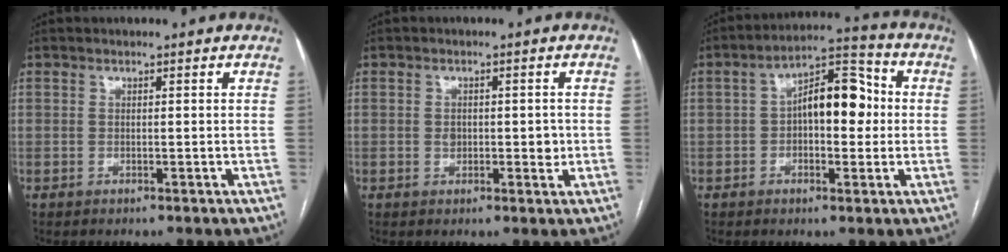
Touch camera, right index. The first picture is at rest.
{"total": 3.0, "force": [-0.1, 2.1, 2.2], "torque": [-0.032, 0.005, 0.004]}
{"total": 10.5, "force": [0.5, 4.8, 9.4], "torque": [-0.151, 0.038, 0.004]}